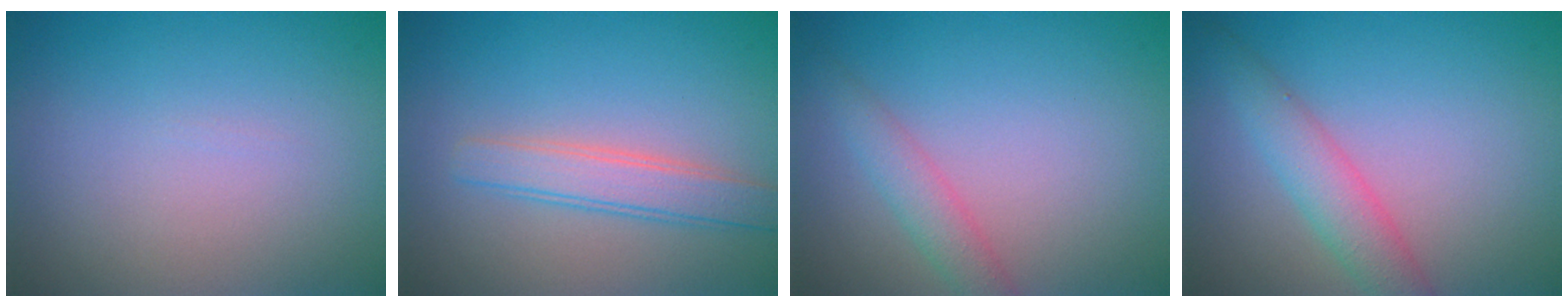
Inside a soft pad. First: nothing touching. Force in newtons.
{"total": 3.1, "press": 3.1, "slide": 0.0}
{"total": 2.2, "press": 2.2, "slide": 0.1}
{"total": 3.4, "press": 3.4, "slide": 0.2}